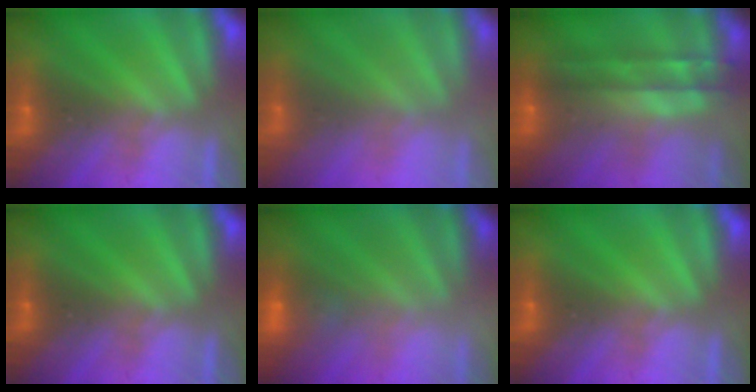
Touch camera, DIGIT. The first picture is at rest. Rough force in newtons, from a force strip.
{"total": 2.4}
{"total": 5.9}
{"total": 0.0}
{"total": 2.2}
{"total": 0.0}